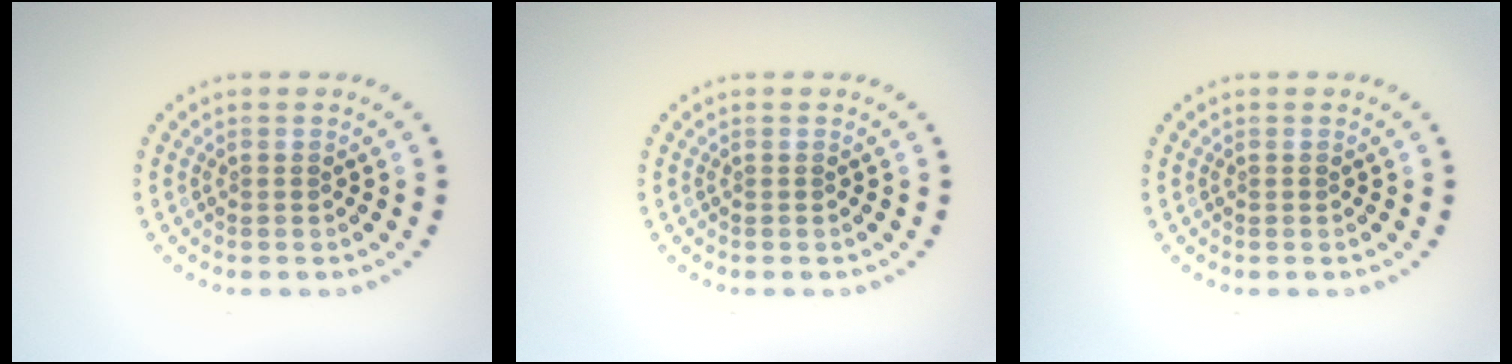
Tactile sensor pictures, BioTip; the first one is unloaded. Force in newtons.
{"total": 0.0}
{"total": 0.0}